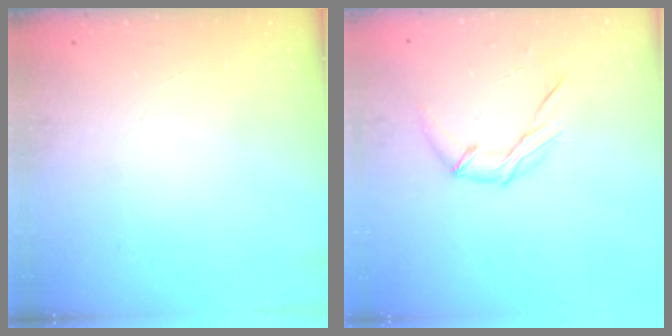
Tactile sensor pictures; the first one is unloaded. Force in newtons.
{"total": 7.4, "press": 7.3, "slide": 0.8}